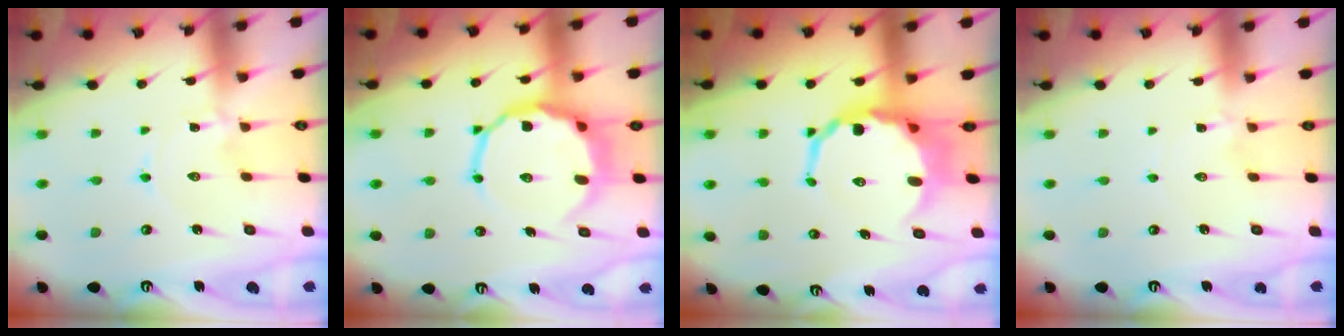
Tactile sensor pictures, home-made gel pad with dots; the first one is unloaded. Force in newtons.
{"total": 13.1, "press": 12.7, "slide": 3.2}
{"total": 9.3, "press": 9.0, "slide": 2.3}
{"total": 1.0, "press": 1.0, "slide": 0.2}